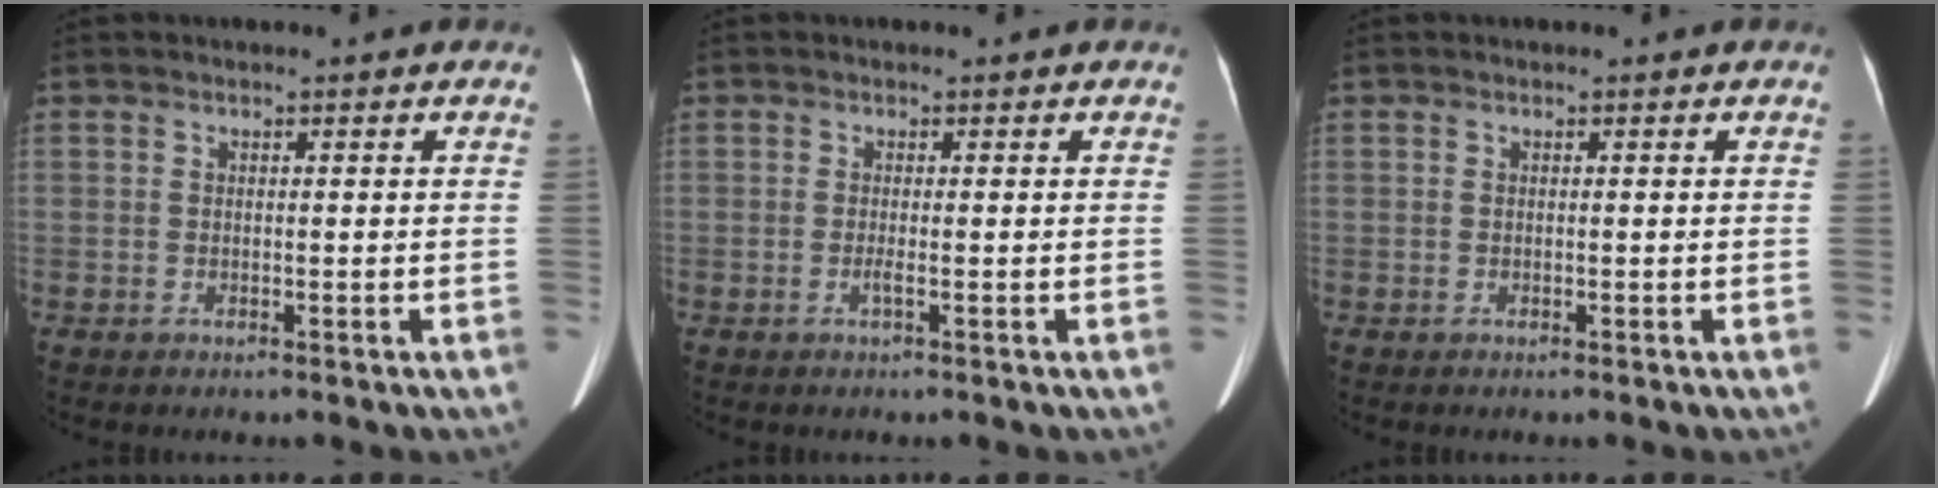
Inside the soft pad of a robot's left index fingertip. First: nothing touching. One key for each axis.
{"total": 0.7, "fx": 0.0, "fy": -0.1, "fz": 0.7, "tx": -0.016, "ty": -0.001, "tz": -0.002}
{"total": 0.0}